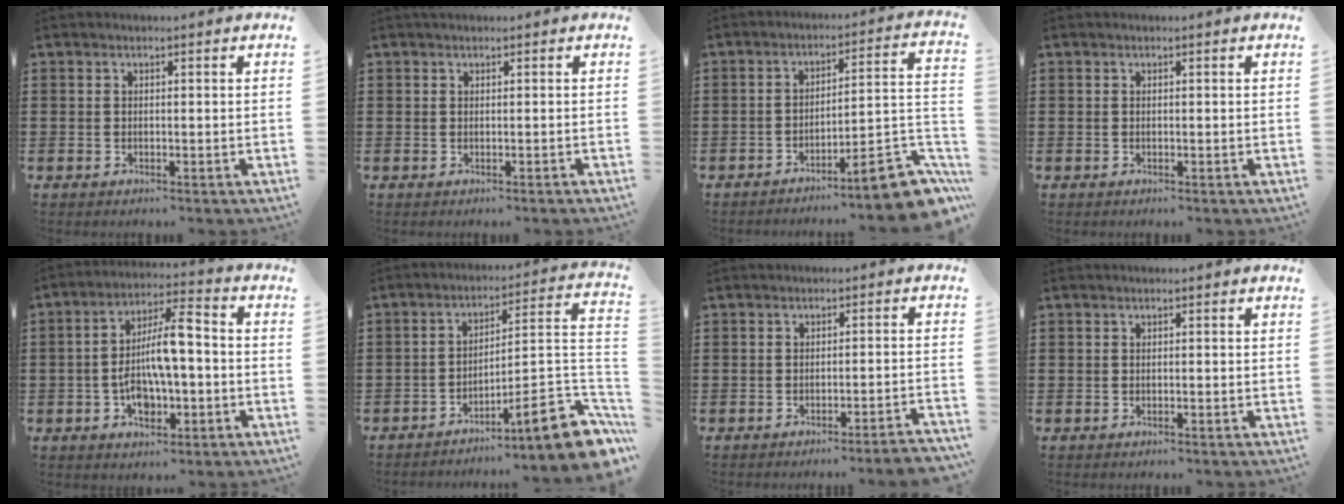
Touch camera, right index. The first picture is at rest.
{"total": 0.0}
{"total": 8.9, "force": [-6.6, 1.1, 5.9], "torque": [-0.076, 0.003, -0.123]}
{"total": 0.0}
{"total": 10.8, "force": [-1.6, 4.7, 9.6], "torque": [-0.184, 0.002, -0.030]}
{"total": 10.3, "force": [-6.3, 1.8, 8.0], "torque": [-0.107, -0.001, -0.120]}
{"total": 2.4, "force": [-2.1, -0.5, 1.1], "torque": [-0.020, -0.005, -0.042]}
{"total": 0.0}